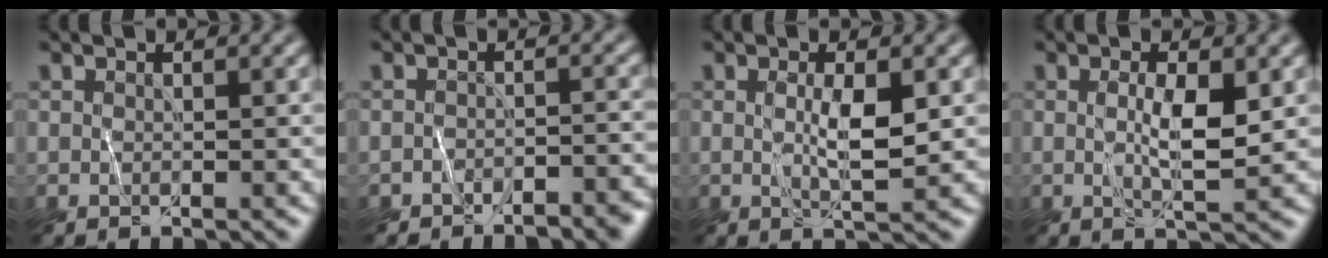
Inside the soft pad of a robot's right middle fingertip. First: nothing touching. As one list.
[{"total": 3.6, "force": [-3.4, 0.8, 0.8], "torque": [-0.011, 0.004, -0.043]}, {"total": 2.9, "force": [0.4, 0.4, 2.9], "torque": [-0.053, 0.001, 0.008]}, {"total": 3.3, "force": [0.4, 0.5, 3.2], "torque": [-0.059, 0.002, 0.010]}]